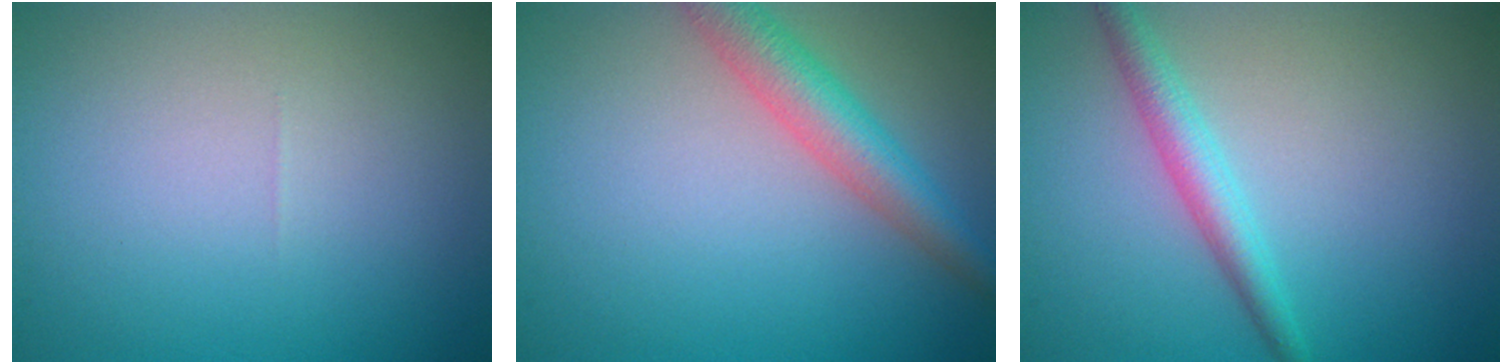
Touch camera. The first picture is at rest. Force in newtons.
{"total": 4.4, "press": 4.4, "slide": 0.1}
{"total": 2.7, "press": 2.7, "slide": 0.1}